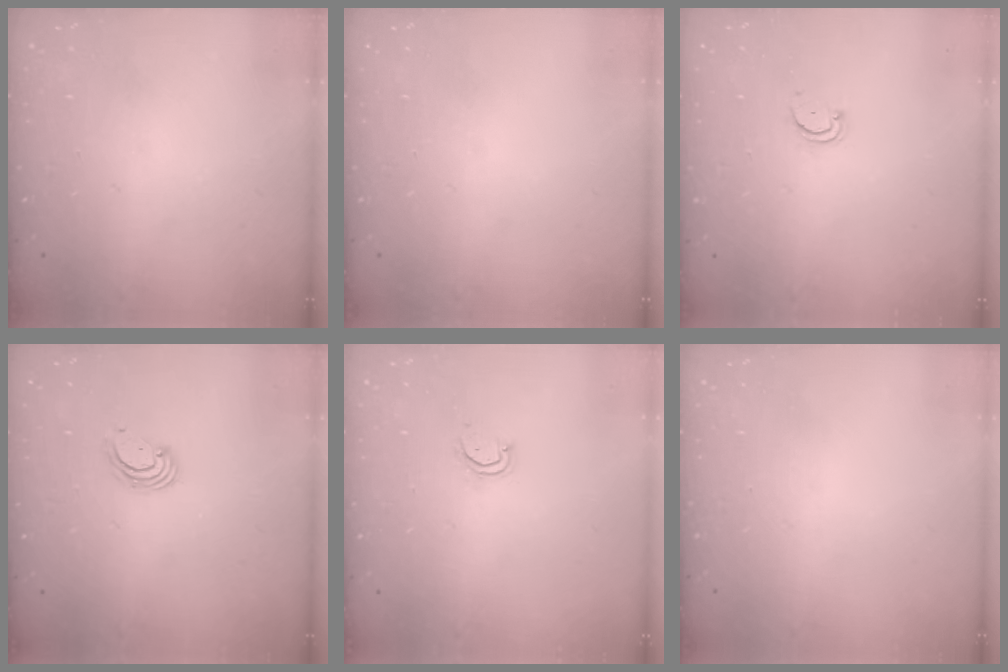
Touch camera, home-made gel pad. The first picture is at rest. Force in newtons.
{"total": 0.0}
{"total": 2.3, "press": 2.3, "slide": 0.2}
{"total": 2.4, "press": 2.4, "slide": 0.2}
{"total": 2.9, "press": 2.9, "slide": 0.3}
{"total": 0.0}